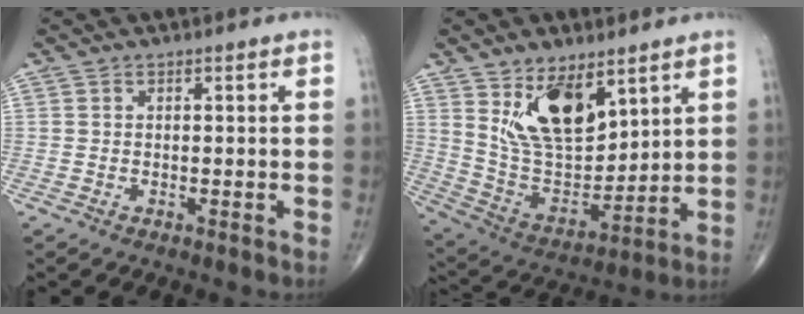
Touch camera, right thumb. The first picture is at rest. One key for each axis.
{"total": 15.5, "fx": 8.1, "fy": 8.0, "fz": 10.6, "tx": -0.149, "ty": -0.049, "tz": 0.169}